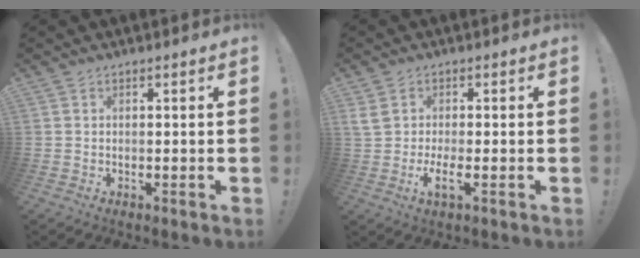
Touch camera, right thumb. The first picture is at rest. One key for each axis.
{"total": 5.0, "fx": -0.8, "fy": 1.7, "fz": 4.6, "tx": -0.092, "ty": -0.015, "tz": -0.016}